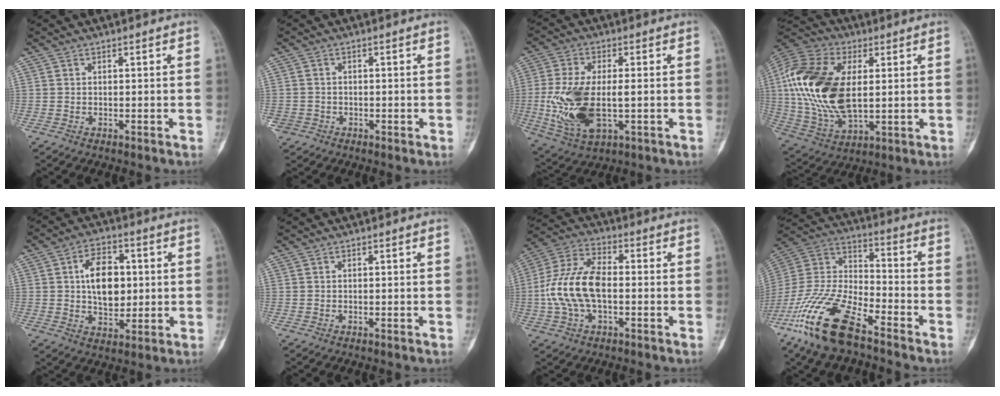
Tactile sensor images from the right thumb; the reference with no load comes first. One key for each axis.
{"total": 2.3, "fx": -0.9, "fy": 2.2, "fz": 0.3, "tx": 0.006, "ty": 0.008, "tz": -0.017}
{"total": 15.4, "fx": -1.8, "fy": 7.6, "fz": 13.2, "tx": -0.275, "ty": -0.001, "tz": -0.021}
{"total": 23.7, "fx": 3.1, "fy": 13.5, "fz": 19.2, "tx": -0.401, "ty": -0.009, "tz": 0.055}
{"total": 11.7, "fx": 1.5, "fy": 7.4, "fz": 8.9, "tx": -0.116, "ty": -0.001, "tz": 0.026}
{"total": 0.0}
{"total": 13.6, "fx": -1.3, "fy": 7.3, "fz": 11.4, "tx": -0.239, "ty": 0.031, "tz": -0.028}
{"total": 20.4, "fx": -13.0, "fy": 7.5, "fz": 13.9, "tx": -0.304, "ty": 0.042, "tz": -0.251}